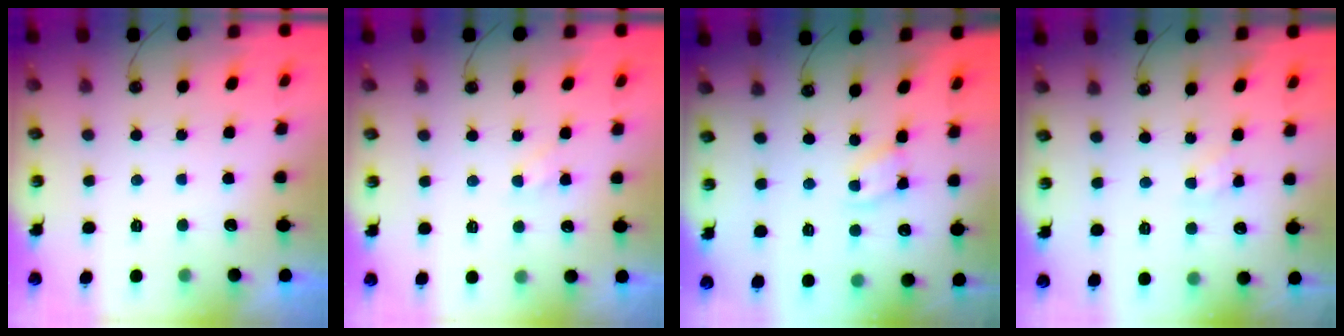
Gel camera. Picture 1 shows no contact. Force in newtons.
{"total": 6.7, "press": 6.6, "slide": 0.7}
{"total": 2.8, "press": 2.8, "slide": 0.3}
{"total": 2.5, "press": 2.5, "slide": 0.1}